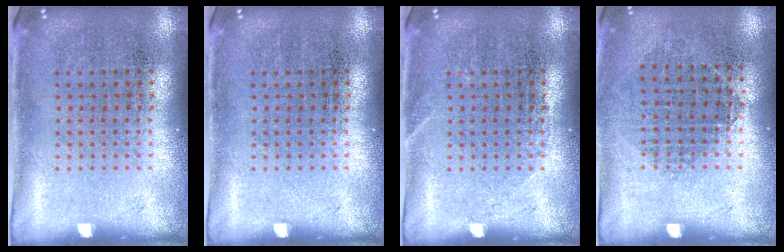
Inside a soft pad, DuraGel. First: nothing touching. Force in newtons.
{"total": 0.0}
{"total": 0.7, "press": 0.6, "slide": 0.2}
{"total": 0.9, "press": 0.8, "slide": 0.4}